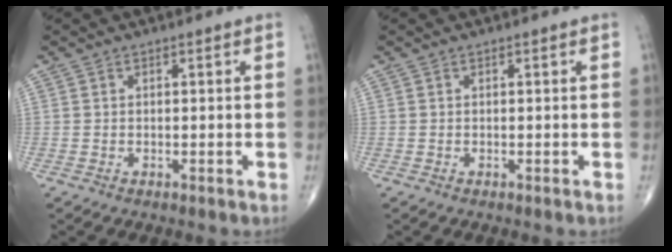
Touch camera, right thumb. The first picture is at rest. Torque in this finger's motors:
{"motor_torque": [0.00, 0.00, 0.00, 0.00, 0.00]}